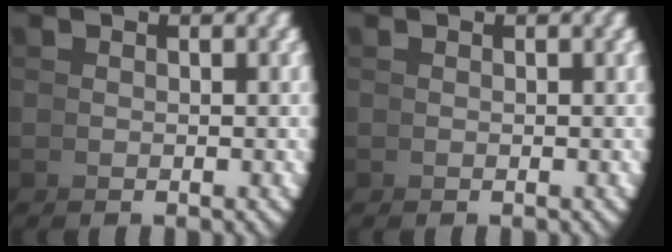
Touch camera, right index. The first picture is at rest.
{"total": 0.0}